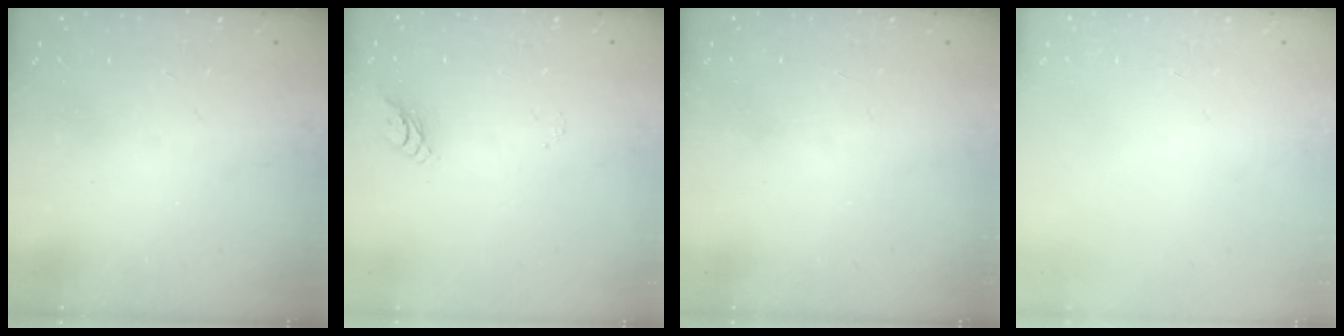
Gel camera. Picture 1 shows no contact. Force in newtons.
{"total": 4.6, "press": 4.6, "slide": 0.4}
{"total": 0.0}
{"total": 0.0}